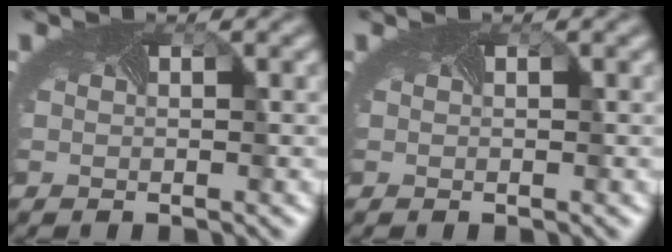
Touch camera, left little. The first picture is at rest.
{"total": 0.0}